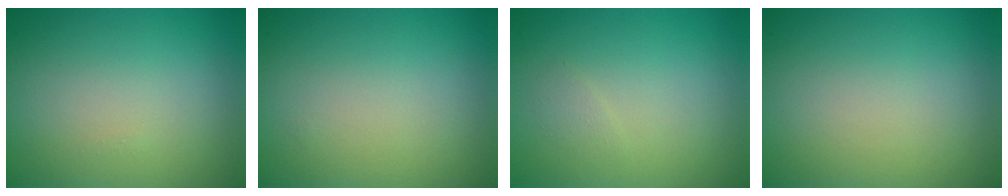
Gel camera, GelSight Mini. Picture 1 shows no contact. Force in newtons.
{"total": 0.0}
{"total": 0.7, "press": 0.7, "slide": 0.0}
{"total": 0.0}